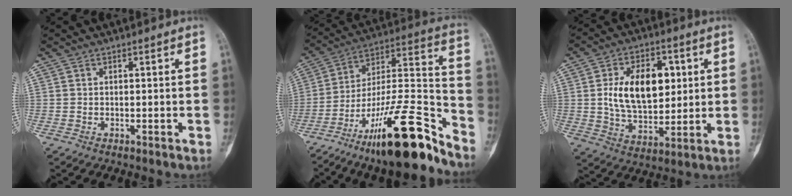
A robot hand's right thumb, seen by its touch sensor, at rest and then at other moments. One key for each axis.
{"total": 24.0, "fx": -16.7, "fy": 5.0, "fz": 16.5, "tx": -0.253, "ty": 0.097, "tz": -0.277}
{"total": 15.7, "fx": 2.8, "fy": 9.6, "fz": 12.1, "tx": -0.167, "ty": -0.009, "tz": 0.053}